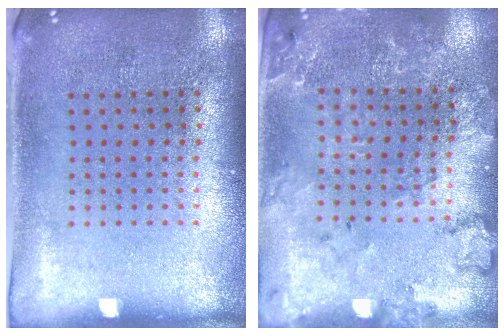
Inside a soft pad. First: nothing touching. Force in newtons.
{"total": 1.9, "press": 1.9, "slide": 0.2}